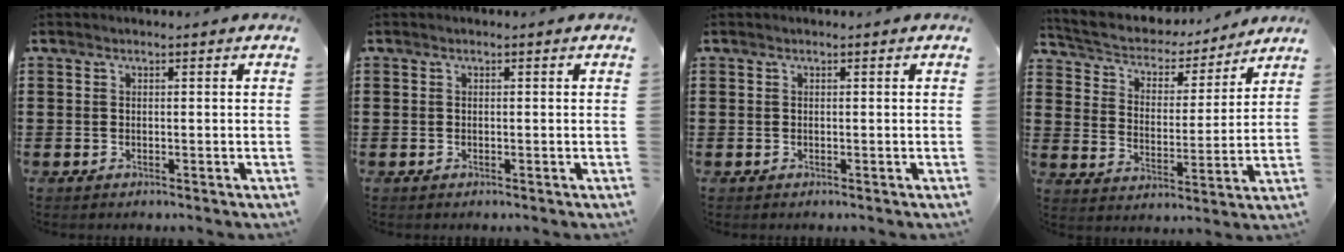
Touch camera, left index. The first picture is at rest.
{"total": 0.0}
{"total": 0.0}
{"total": 4.7, "force": [4.3, 1.5, 0.9], "torque": [-0.045, -0.031, 0.068]}